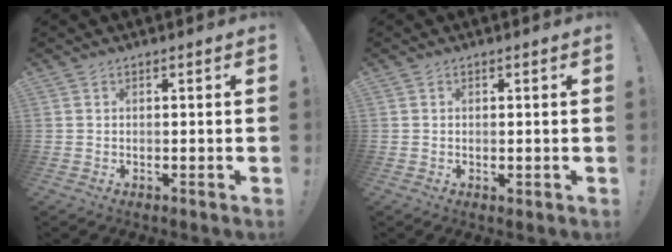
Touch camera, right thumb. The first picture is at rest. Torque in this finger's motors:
{"motor_torque": [-0.02, -0.28, -0.07, 0.15, -0.03]}